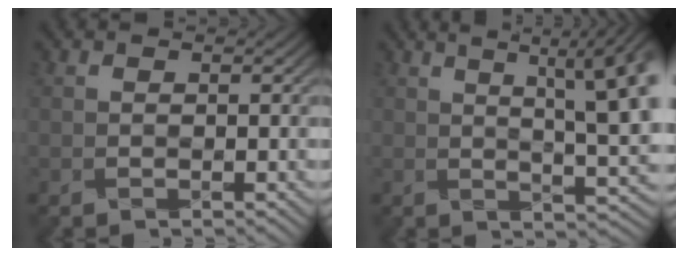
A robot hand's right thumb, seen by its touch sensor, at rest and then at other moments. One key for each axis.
{"total": 13.6, "fx": 4.2, "fy": 3.8, "fz": 12.3, "tx": -0.158, "ty": 0.037, "tz": 0.065}